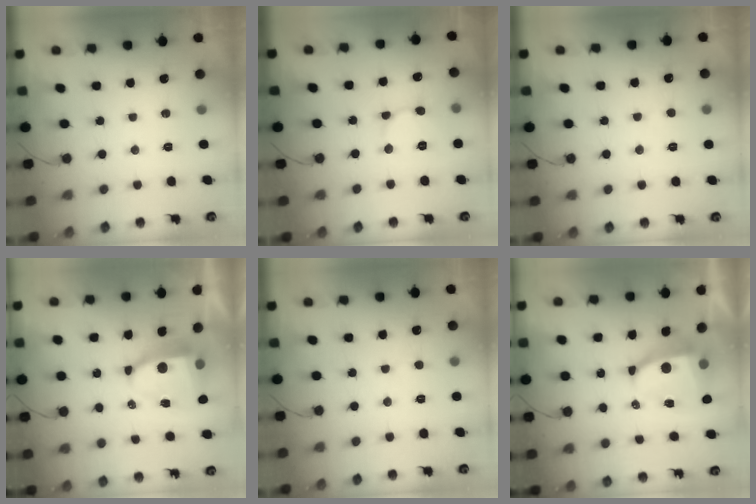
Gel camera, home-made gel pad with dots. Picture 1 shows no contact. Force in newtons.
{"total": 2.9, "press": 2.9, "slide": 0.2}
{"total": 2.1, "press": 2.1, "slide": 0.1}
{"total": 8.6, "press": 8.5, "slide": 1.1}
{"total": 1.7, "press": 1.7, "slide": 0.1}
{"total": 8.7, "press": 8.6, "slide": 1.2}